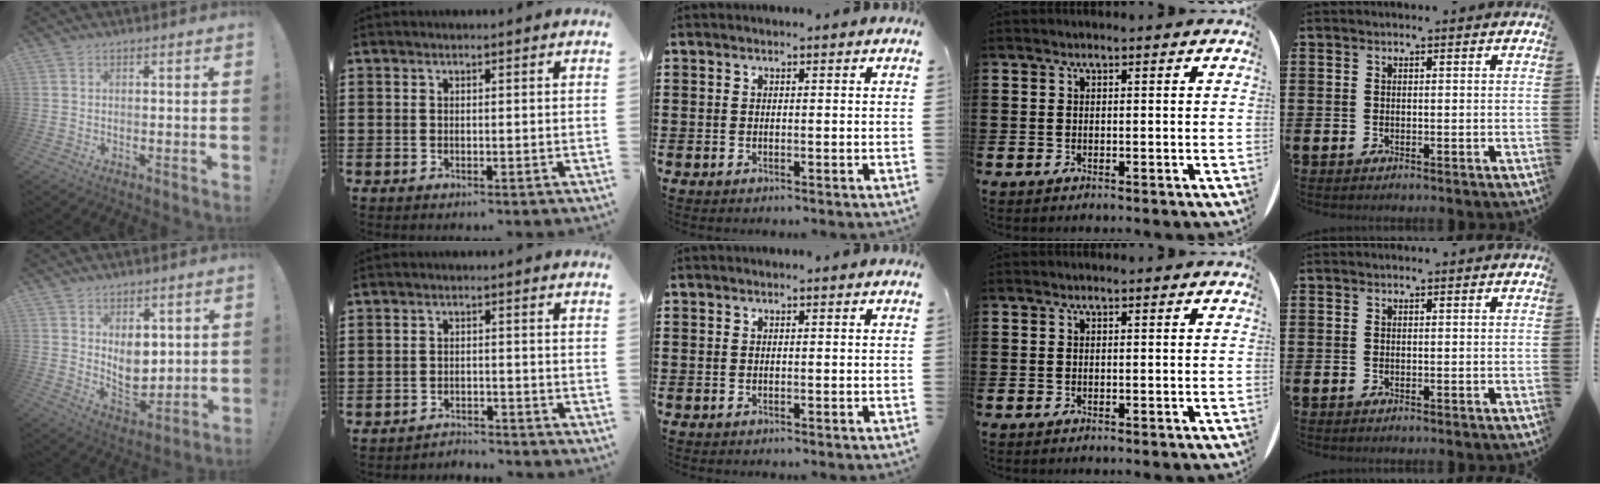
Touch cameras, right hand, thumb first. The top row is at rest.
{"thumb": {"total": 9.0, "force": [3.6, 6.1, 5.5], "torque": [-0.075, -0.027, 0.071]}, "index": {"total": 2.7, "force": [-2.7, 0.2, -0.1], "torque": [-0.006, 0.001, -0.060]}}